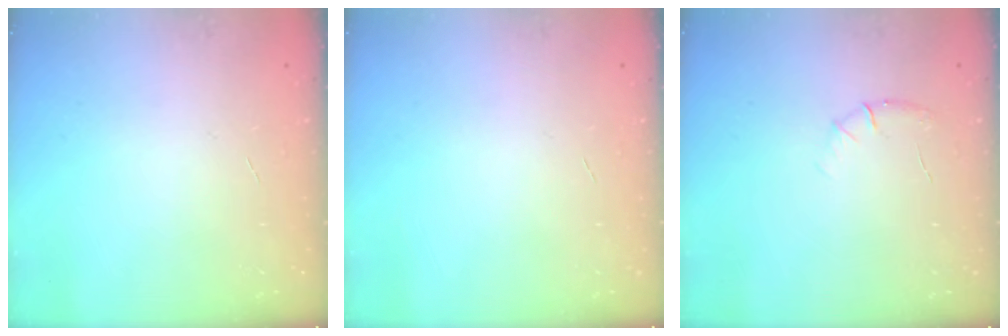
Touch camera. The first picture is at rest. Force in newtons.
{"total": 0.0}
{"total": 5.5, "press": 5.2, "slide": 1.6}